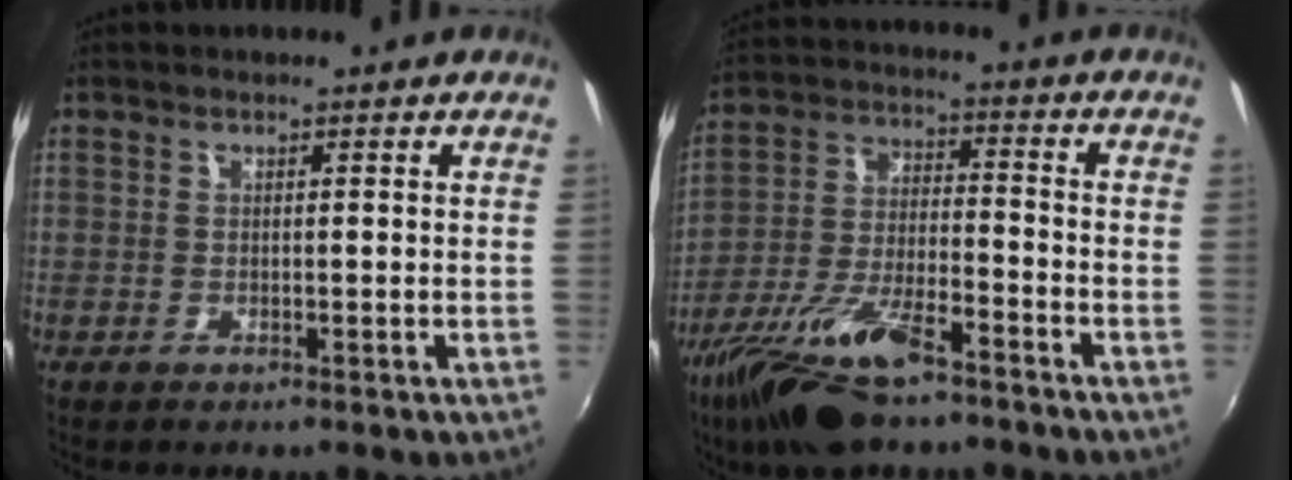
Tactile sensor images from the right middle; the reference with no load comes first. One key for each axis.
{"total": 14.9, "fx": -10.4, "fy": 4.6, "fz": 9.5, "tx": -0.202, "ty": -0.026, "tz": -0.195}